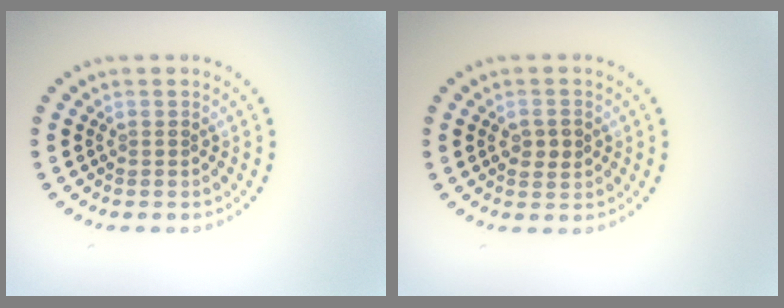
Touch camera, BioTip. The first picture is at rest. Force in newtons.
{"total": 1.9, "press": 1.9, "slide": 0.1}